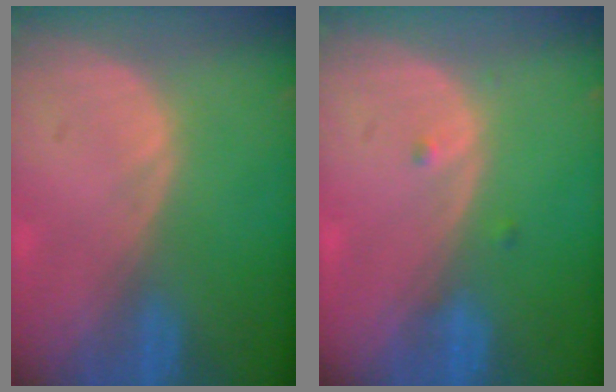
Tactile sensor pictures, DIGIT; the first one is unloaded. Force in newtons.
{"total": 0.8, "press": 0.8, "slide": 0.2}